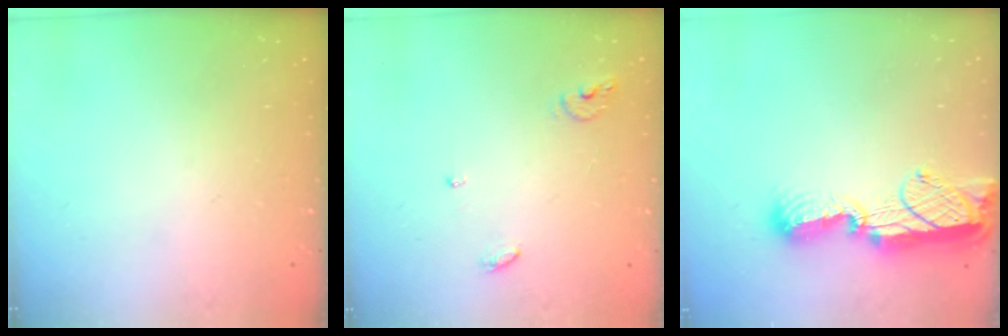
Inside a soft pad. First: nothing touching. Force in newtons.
{"total": 6.2, "press": 6.2, "slide": 0.2}
{"total": 12.4, "press": 12.3, "slide": 1.2}